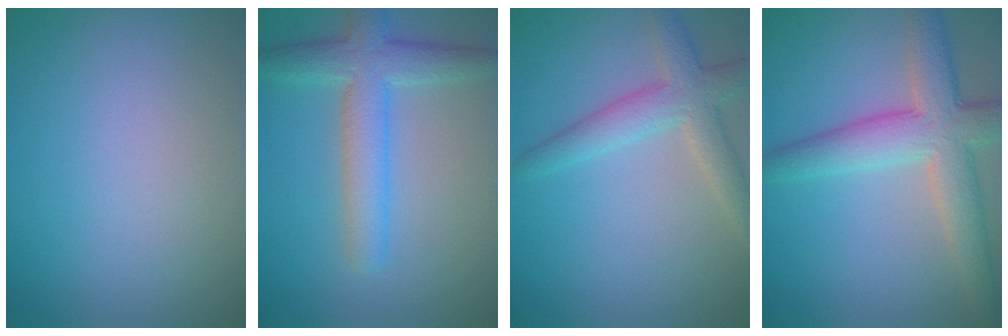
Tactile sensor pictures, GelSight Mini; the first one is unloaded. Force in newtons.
{"total": 4.7, "press": 4.7, "slide": 0.3}
{"total": 3.8, "press": 3.8, "slide": 0.2}
{"total": 5.9, "press": 5.9, "slide": 0.4}